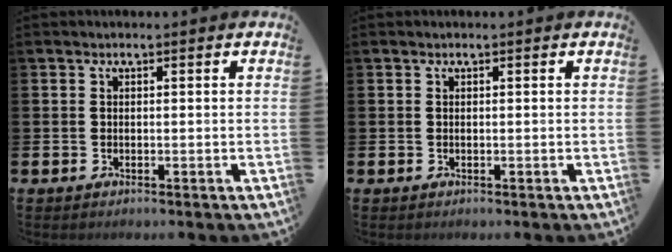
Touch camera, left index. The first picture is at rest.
{"total": 0.0}